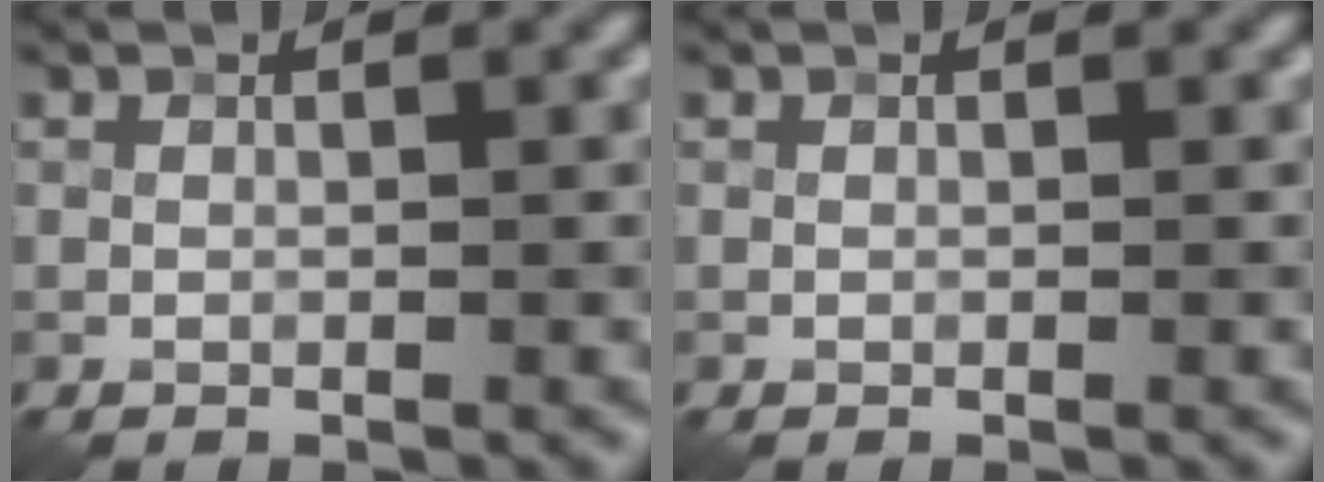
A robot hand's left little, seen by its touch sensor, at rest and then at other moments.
{"total": 0.0}